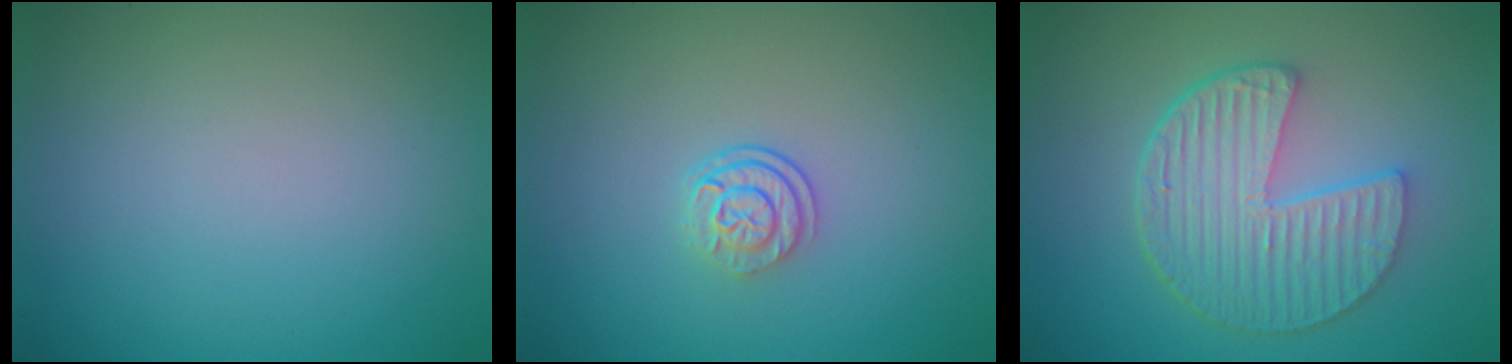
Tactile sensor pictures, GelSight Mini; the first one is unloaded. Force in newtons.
{"total": 2.4, "press": 1.8, "slide": 1.7}
{"total": 6.6, "press": 4.9, "slide": 4.4}